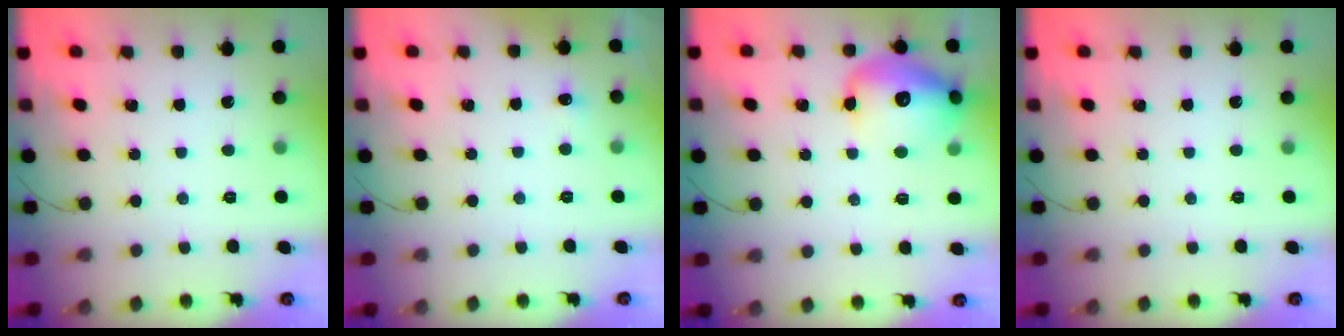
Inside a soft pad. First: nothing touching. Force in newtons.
{"total": 3.4, "press": 3.3, "slide": 0.9}
{"total": 15.4, "press": 15.3, "slide": 1.7}
{"total": 0.0}